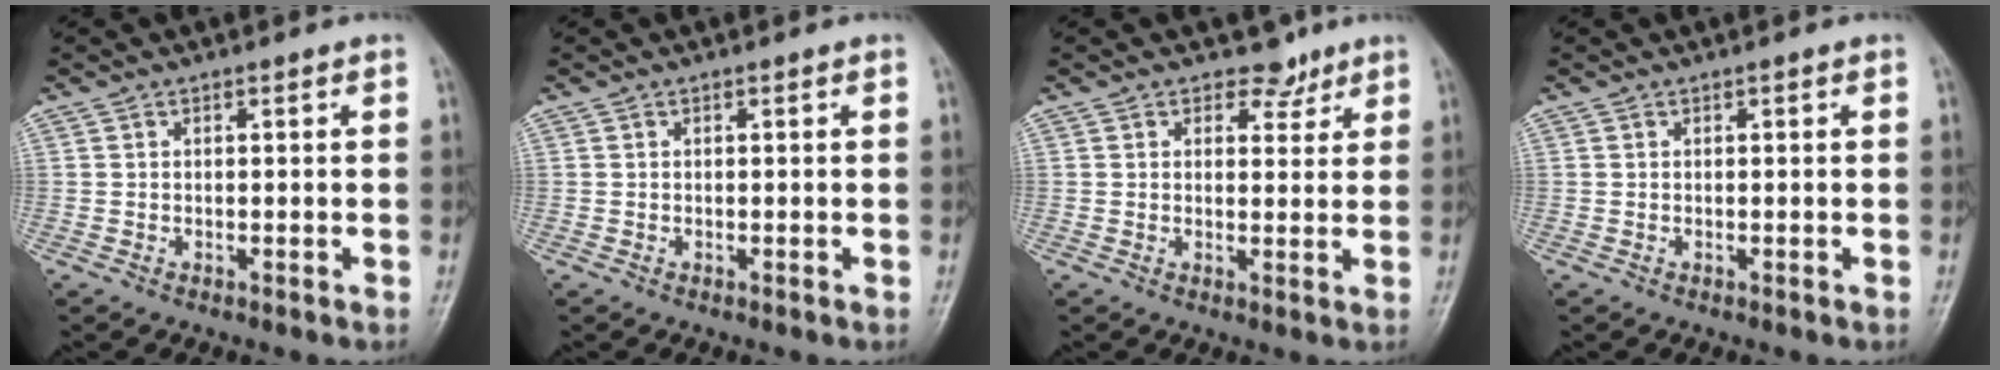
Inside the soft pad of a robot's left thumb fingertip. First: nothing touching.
{"total": 0.0}
{"total": 3.5, "force": [2.6, 2.3, 0.5], "torque": [0.017, -0.015, 0.035]}
{"total": 0.0}